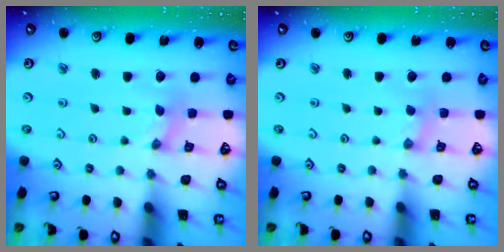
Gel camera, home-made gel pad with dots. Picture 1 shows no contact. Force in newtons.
{"total": 0.8, "press": 0.8, "slide": 0.2}